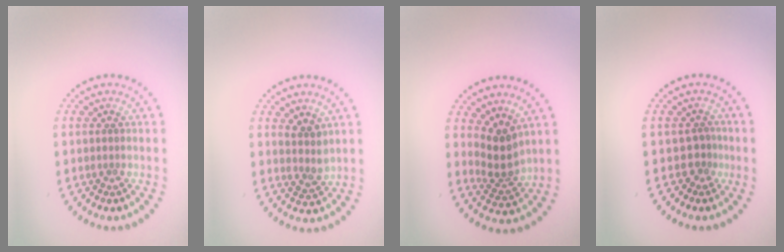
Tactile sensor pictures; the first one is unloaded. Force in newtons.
{"total": 1.9, "press": 1.6, "slide": 1.0}
{"total": 3.1, "press": 2.3, "slide": 2.0}
{"total": 1.4, "press": 0.9, "slide": 1.1}